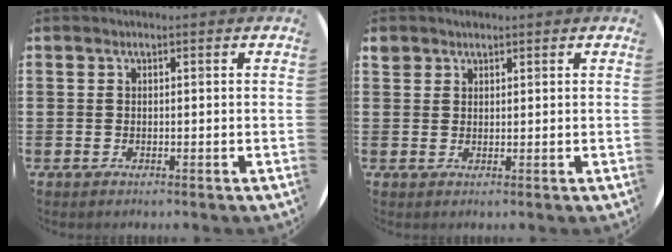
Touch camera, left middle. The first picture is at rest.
{"total": 1.5, "force": [1.3, 0.8, 0.0], "torque": [0.006, 0.000, 0.025]}